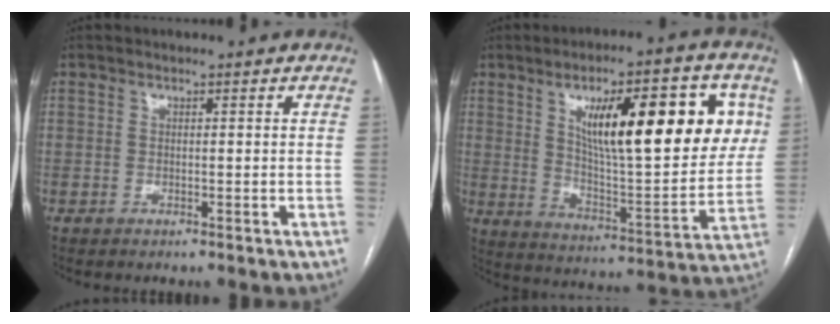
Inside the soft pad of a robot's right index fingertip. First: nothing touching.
{"total": 21.9, "force": [7.2, 5.9, 19.9], "torque": [-0.292, 0.015, 0.113]}